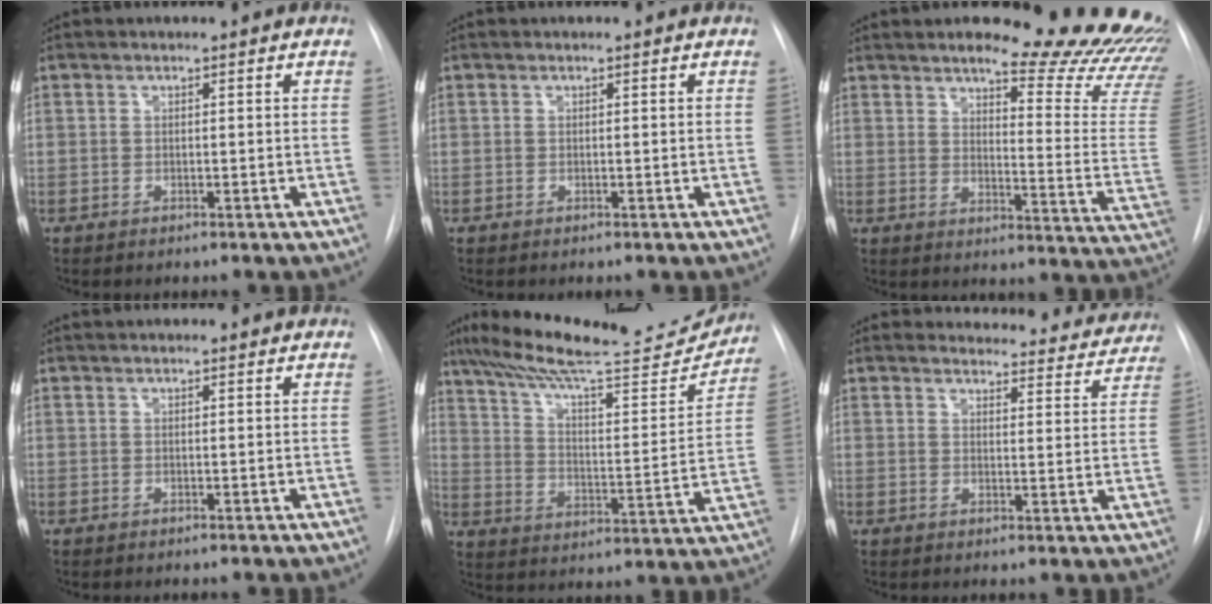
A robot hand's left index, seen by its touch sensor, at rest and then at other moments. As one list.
[{"total": 0.0}, {"total": 20.8, "force": [18.8, 1.2, 8.8], "torque": [-0.105, -0.134, 0.209]}, {"total": 4.8, "force": [4.4, 1.1, 1.6], "torque": [-0.021, 0.032, 0.048]}, {"total": 25.1, "force": [22.4, 3.7, 10.8], "torque": [-0.176, -0.029, 0.310]}, {"total": 14.5, "force": [14.0, 3.7, 1.2], "torque": [0.026, -0.044, 0.134]}]